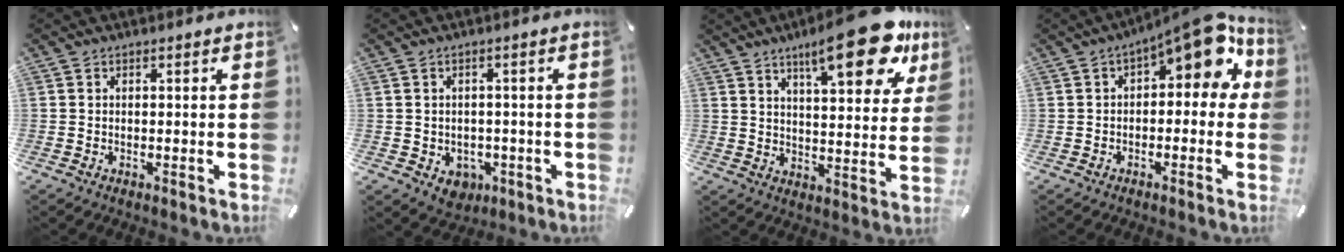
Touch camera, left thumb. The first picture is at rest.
{"total": 3.8, "force": [-0.9, 3.5, 1.4], "torque": [-0.009, 0.001, -0.017]}
{"total": 20.2, "force": [11.8, 6.7, 14.9], "torque": [-0.208, -0.064, 0.183]}
{"total": 10.6, "force": [4.6, 4.3, 8.5], "torque": [-0.120, -0.034, 0.076]}